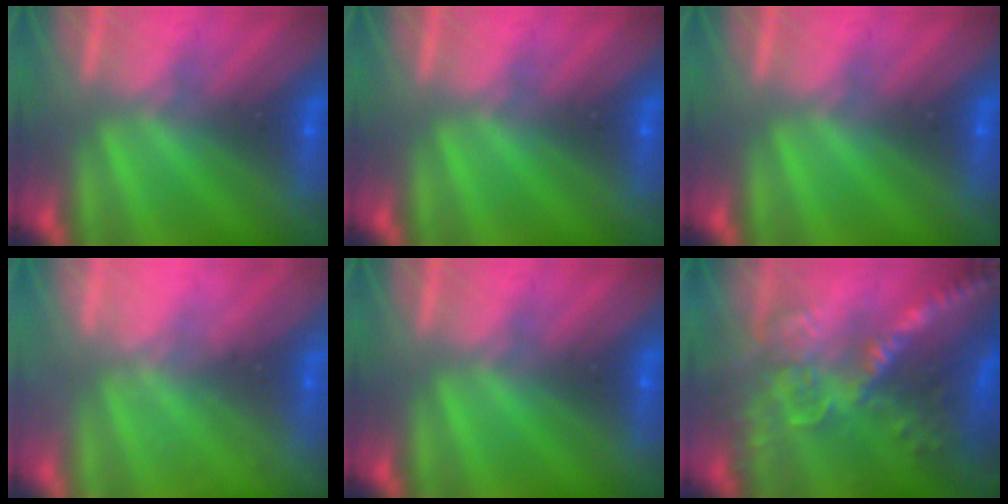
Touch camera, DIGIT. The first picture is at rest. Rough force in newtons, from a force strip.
{"total": 0.0}
{"total": 0.0}
{"total": 2.4}
{"total": 0.0}
{"total": 6.0}